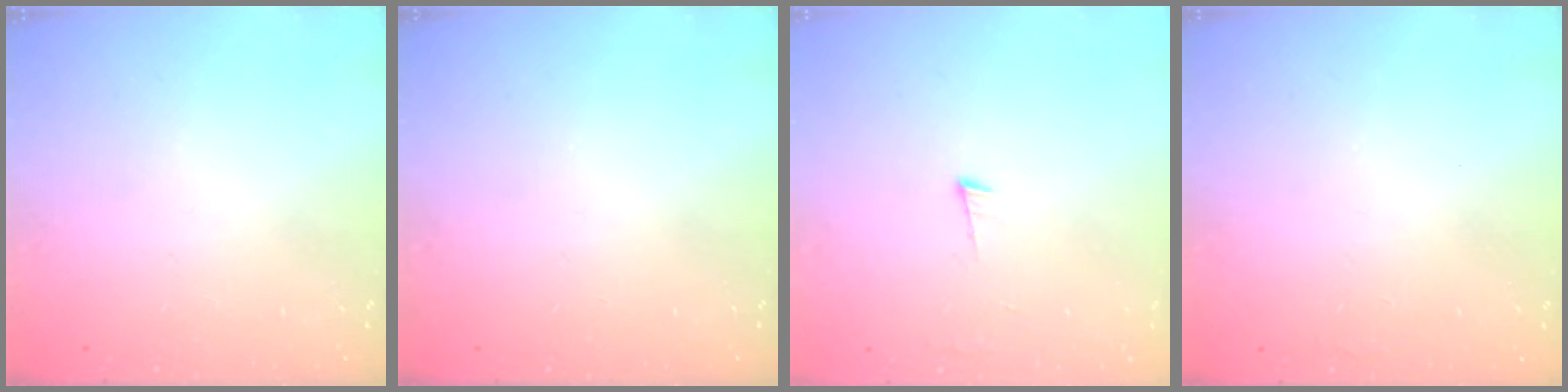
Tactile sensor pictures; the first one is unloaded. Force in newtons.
{"total": 0.0}
{"total": 2.8, "press": 2.7, "slide": 0.5}
{"total": 1.6, "press": 1.6, "slide": 0.1}